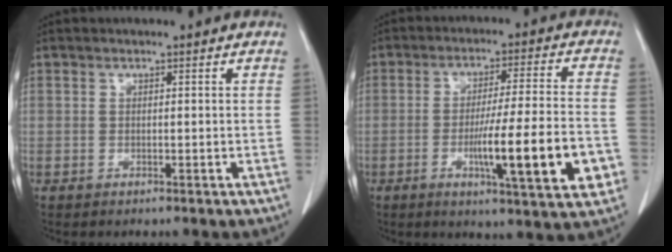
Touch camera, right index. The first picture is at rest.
{"total": 14.9, "force": [-4.3, 0.7, 14.2], "torque": [-0.212, -0.011, -0.064]}